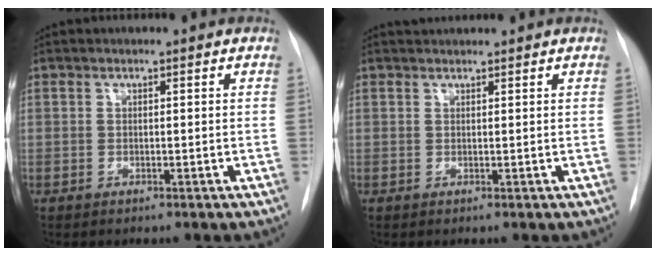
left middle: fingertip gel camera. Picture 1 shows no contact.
{"total": 1.6, "force": [1.6, 0.0, 0.2], "torque": [-0.009, 0.018, 0.032]}